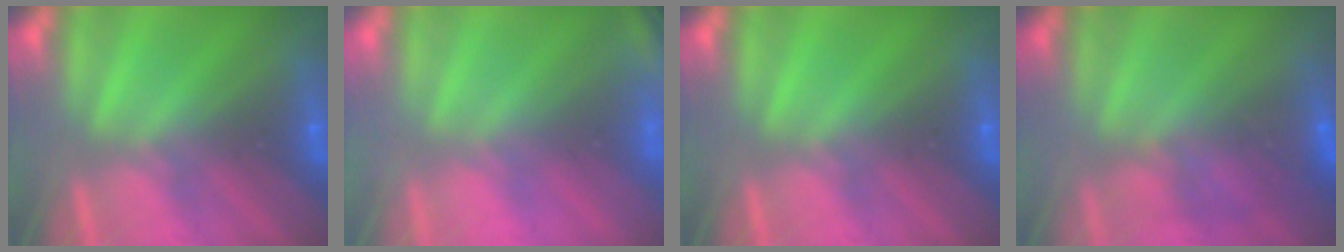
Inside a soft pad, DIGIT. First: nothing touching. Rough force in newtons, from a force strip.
{"total": 2.3}
{"total": 0.0}
{"total": 4.3}